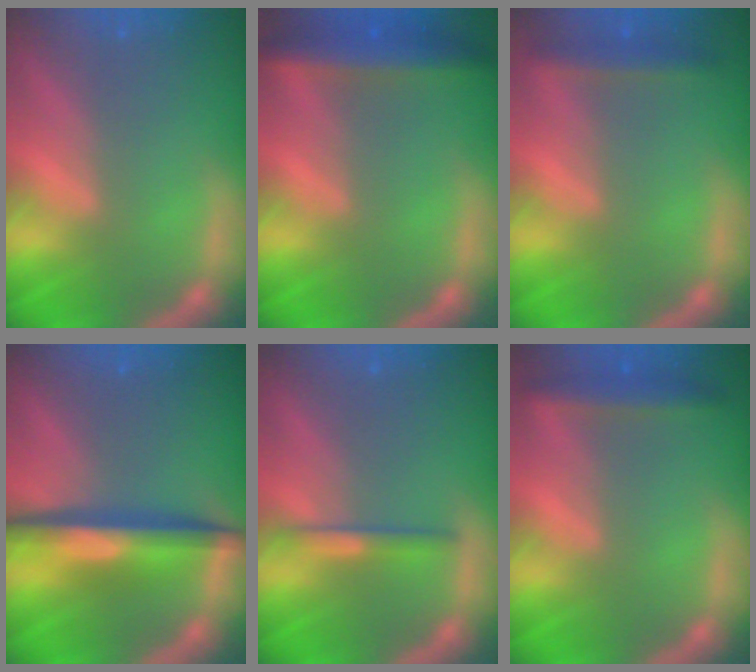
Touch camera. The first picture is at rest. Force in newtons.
{"total": 5.0}
{"total": 2.4}
{"total": 6.0}
{"total": 2.0}
{"total": 2.9}